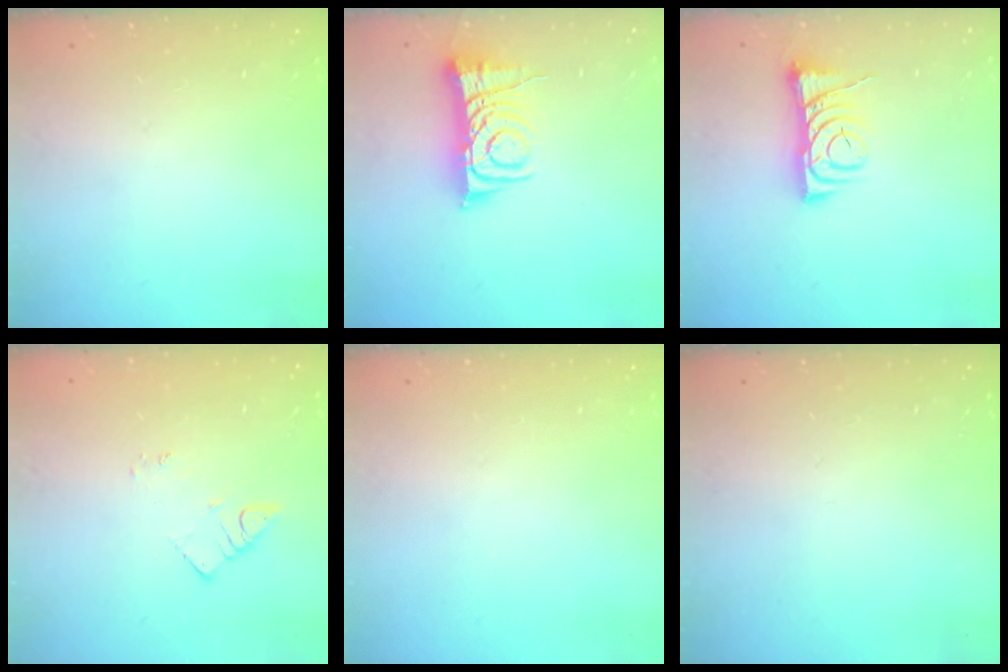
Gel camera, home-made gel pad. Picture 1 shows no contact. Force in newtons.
{"total": 8.6, "press": 8.5, "slide": 1.0}
{"total": 9.8, "press": 9.7, "slide": 1.1}
{"total": 2.7, "press": 2.7, "slide": 0.4}
{"total": 0.0}
{"total": 0.0}